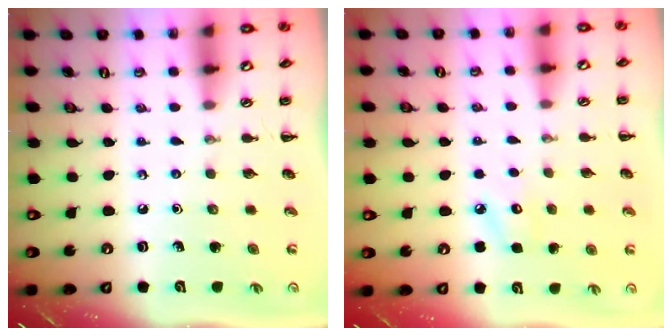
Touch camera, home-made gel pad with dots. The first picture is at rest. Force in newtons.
{"total": 6.9, "press": 6.6, "slide": 1.8}